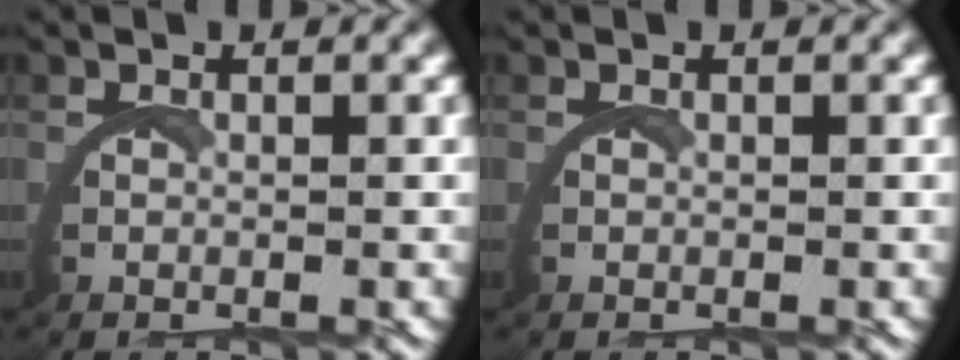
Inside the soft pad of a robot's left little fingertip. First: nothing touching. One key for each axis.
{"total": 0.0}